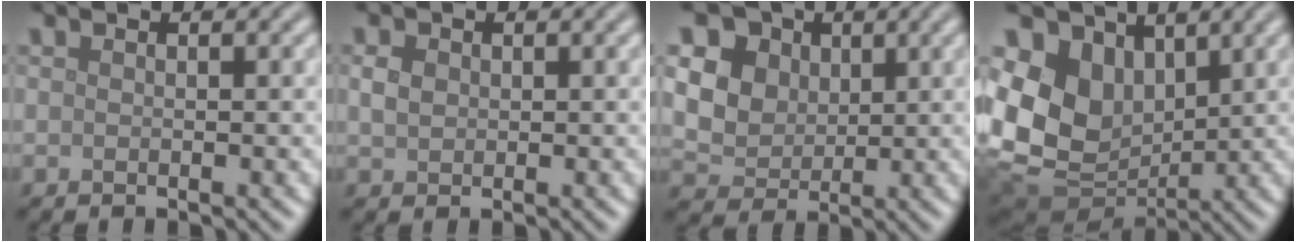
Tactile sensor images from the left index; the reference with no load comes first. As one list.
[{"total": 1.5, "force": [0.3, 1.2, 0.8], "torque": [-0.017, 0.003, 0.006]}, {"total": 10.1, "force": [3.8, 8.0, 4.8], "torque": [-0.115, 0.028, 0.061]}, {"total": 11.5, "force": [2.4, 8.8, 7.1], "torque": [-0.173, -0.005, 0.046]}]